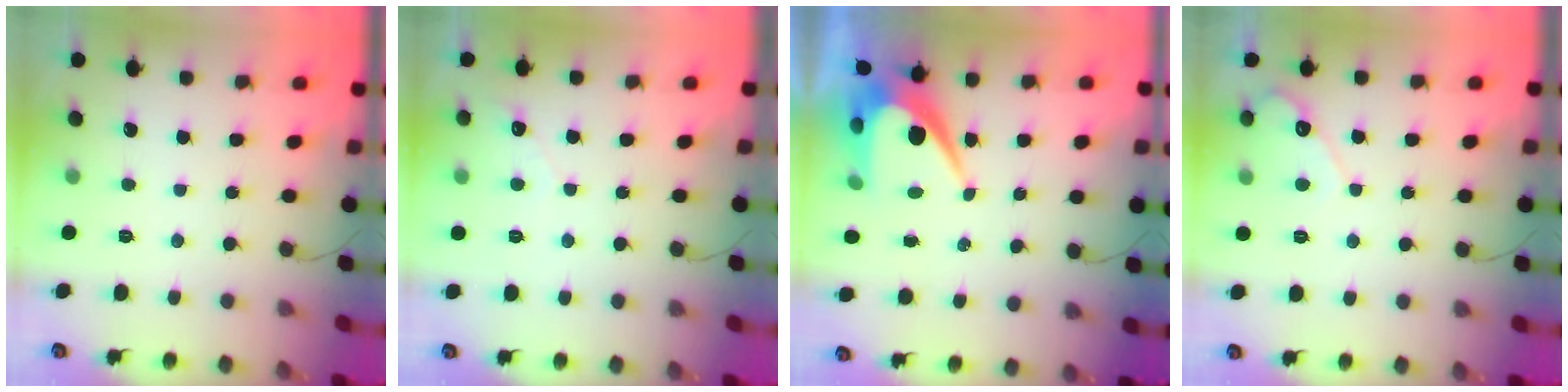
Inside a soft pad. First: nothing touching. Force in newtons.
{"total": 1.7, "press": 1.7, "slide": 0.1}
{"total": 9.3, "press": 9.3, "slide": 0.7}
{"total": 4.6, "press": 4.6, "slide": 0.3}